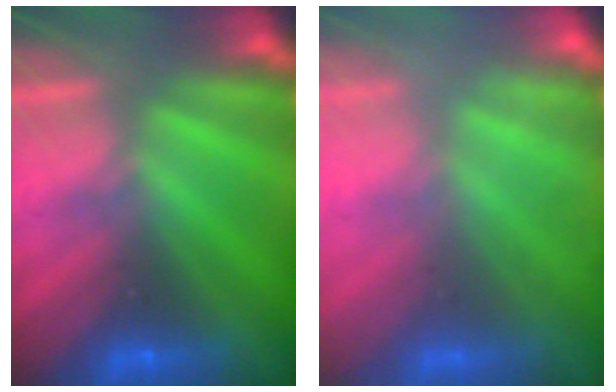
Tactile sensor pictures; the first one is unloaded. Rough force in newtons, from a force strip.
{"total": 2.2}